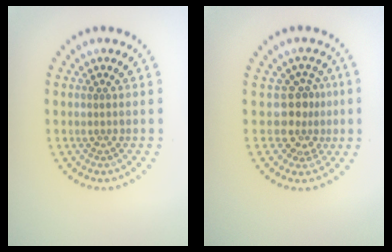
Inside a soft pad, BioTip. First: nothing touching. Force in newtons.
{"total": 3.0, "press": 2.3, "slide": 1.8}